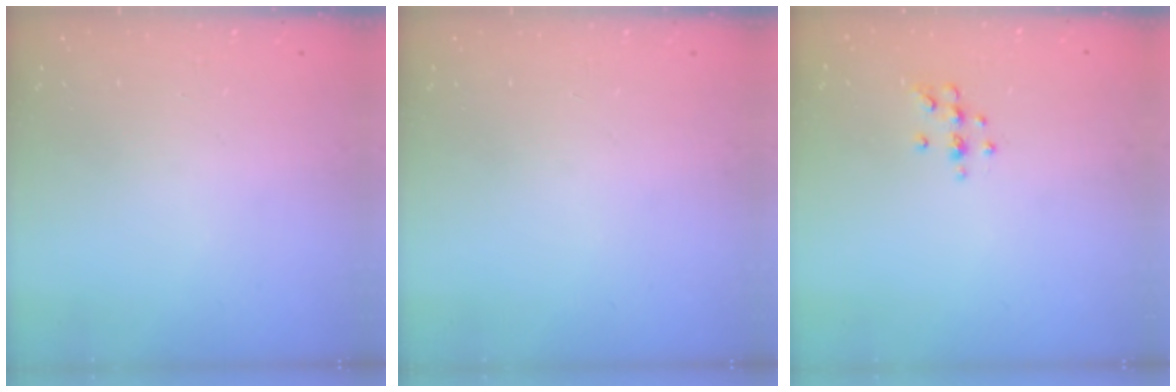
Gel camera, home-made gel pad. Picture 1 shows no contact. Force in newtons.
{"total": 0.0}
{"total": 6.5, "press": 6.4, "slide": 1.2}